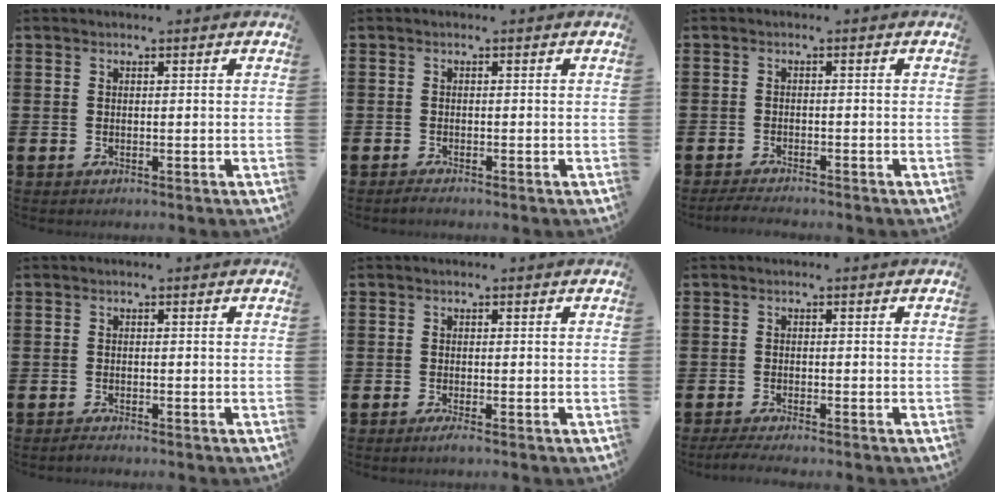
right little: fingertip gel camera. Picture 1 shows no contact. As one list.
[{"total": 0.8, "force": [-0.6, 0.1, 0.5], "torque": [-0.009, -0.003, -0.011]}, {"total": 1.6, "force": [-1.5, 0.1, 0.6], "torque": [-0.012, 0.003, -0.030]}, {"total": 0.7, "force": [-0.6, 0.1, 0.3], "torque": [-0.008, -0.004, -0.012]}, {"total": 1.0, "force": [-0.6, 0.1, 0.8], "torque": [-0.012, -0.004, -0.010]}, {"total": 1.4, "force": [-1.1, 0.0, 0.9], "torque": [-0.015, 0.000, -0.021]}]